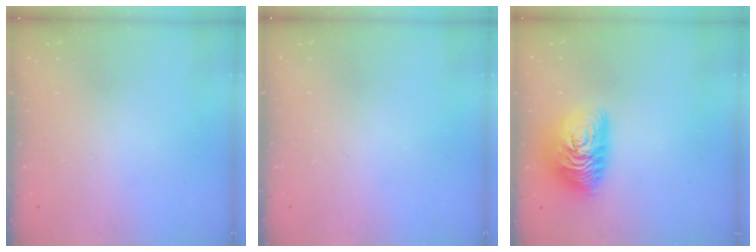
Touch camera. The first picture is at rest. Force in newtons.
{"total": 0.0}
{"total": 14.0, "press": 14.0, "slide": 0.9}